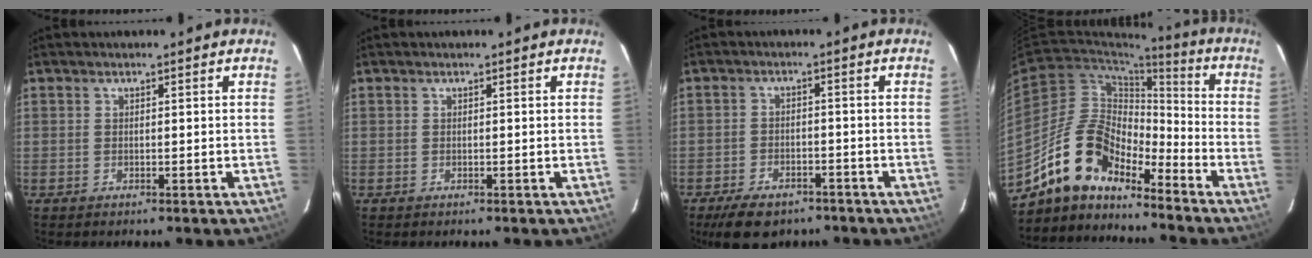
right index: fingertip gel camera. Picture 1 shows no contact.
{"total": 0.0}
{"total": 9.4, "force": [-6.9, 4.7, 4.4], "torque": [-0.106, -0.002, -0.104]}
{"total": 14.1, "force": [-11.6, 5.4, 5.7], "torque": [-0.110, 0.019, -0.219]}